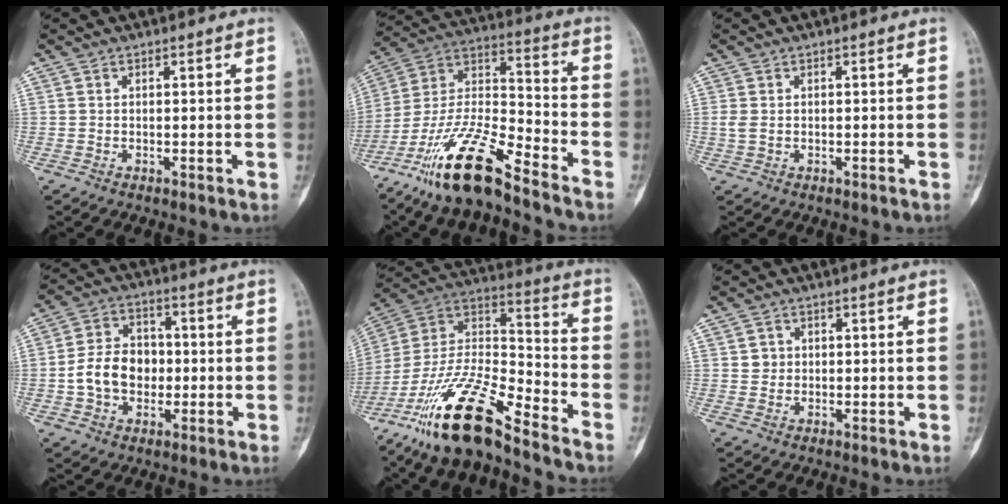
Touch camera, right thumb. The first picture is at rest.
{"total": 18.3, "force": [-13.2, 4.4, 12.0], "torque": [-0.230, 0.073, -0.246]}
{"total": 1.6, "force": [-0.1, 1.1, 1.2], "torque": [-0.035, 0.007, -0.003]}
{"total": 10.4, "force": [-1.3, 8.1, 6.4], "torque": [-0.089, 0.029, -0.029]}
{"total": 21.3, "force": [-15.4, 5.5, 13.7], "torque": [-0.275, 0.067, -0.287]}
{"total": 1.8, "force": [0.3, 1.8, 0.4], "torque": [0.009, 0.006, 0.004]}